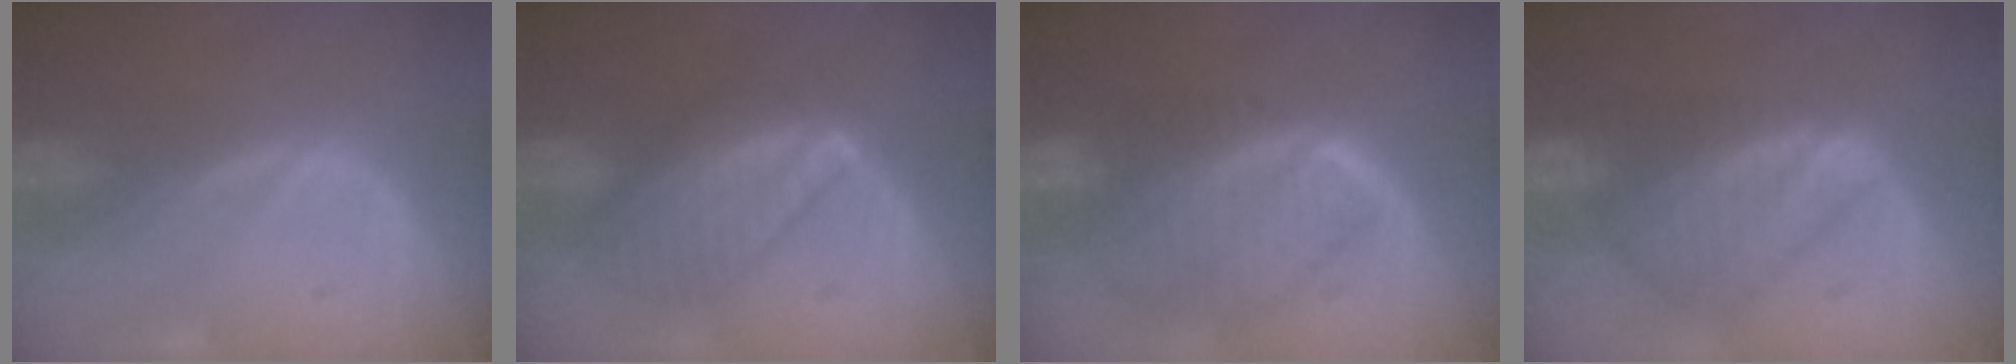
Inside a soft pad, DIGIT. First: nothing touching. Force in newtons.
{"total": 7.7, "press": 7.7, "slide": 0.3}
{"total": 10.1, "press": 8.6, "slide": 5.2}
{"total": 8.9, "press": 7.7, "slide": 4.6}